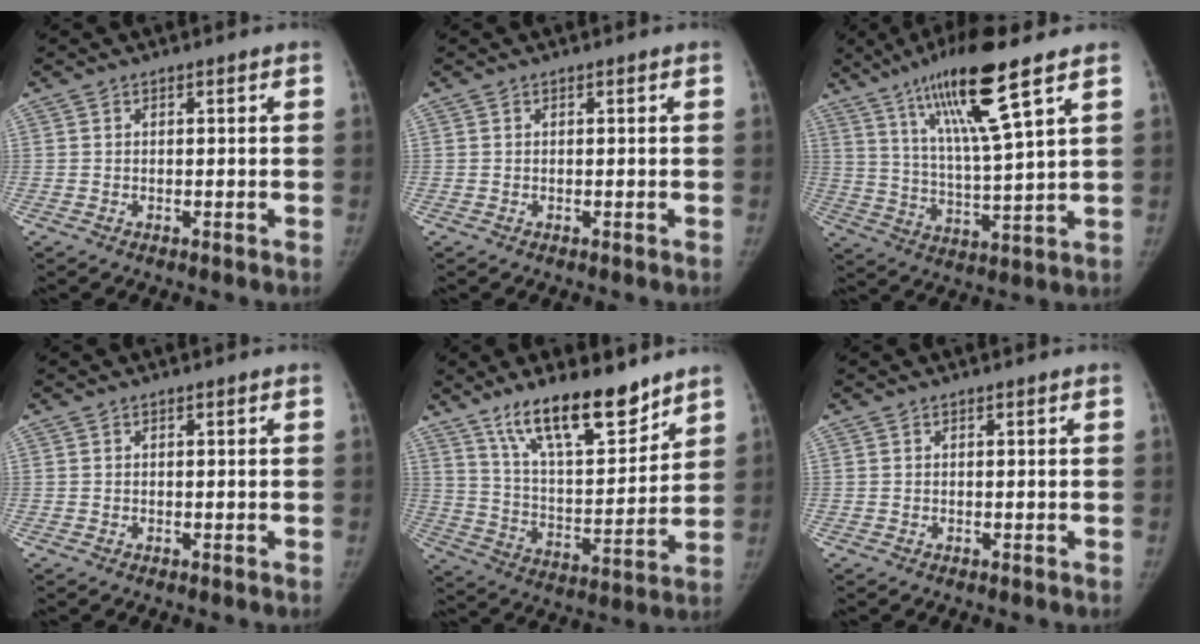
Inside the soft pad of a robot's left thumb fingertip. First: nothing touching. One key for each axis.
{"total": 0.0}
{"total": 16.1, "fx": 9.3, "fy": 1.6, "fz": 13.0, "tx": -0.234, "ty": -0.042, "tz": 0.172}
{"total": 0.0}
{"total": 17.8, "fx": 12.9, "fy": 5.7, "fz": 10.9, "tx": -0.144, "ty": -0.083, "tz": 0.228}
{"total": 0.0}